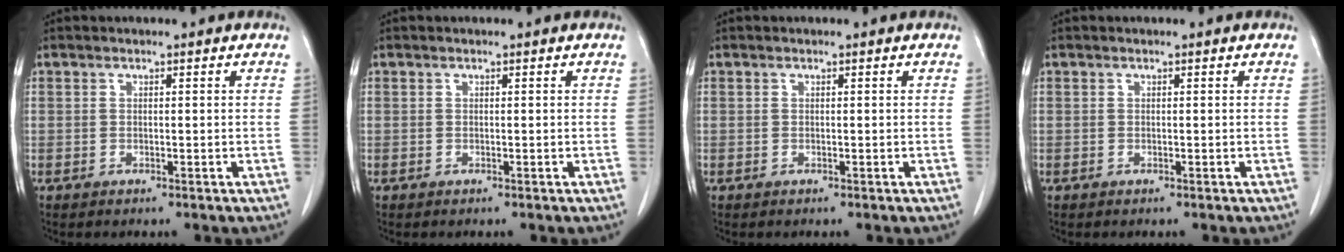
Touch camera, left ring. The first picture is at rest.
{"total": 0.0}
{"total": 0.0}
{"total": 0.0}